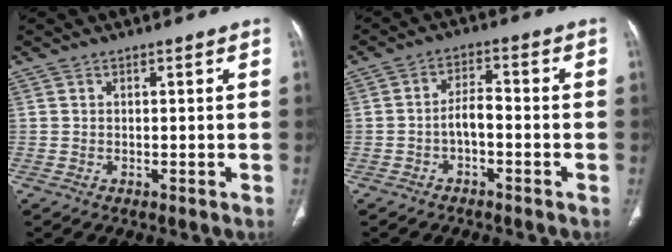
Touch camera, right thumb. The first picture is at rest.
{"total": 4.0, "force": [-1.5, 1.8, 3.2], "torque": [-0.050, 0.027, -0.031]}